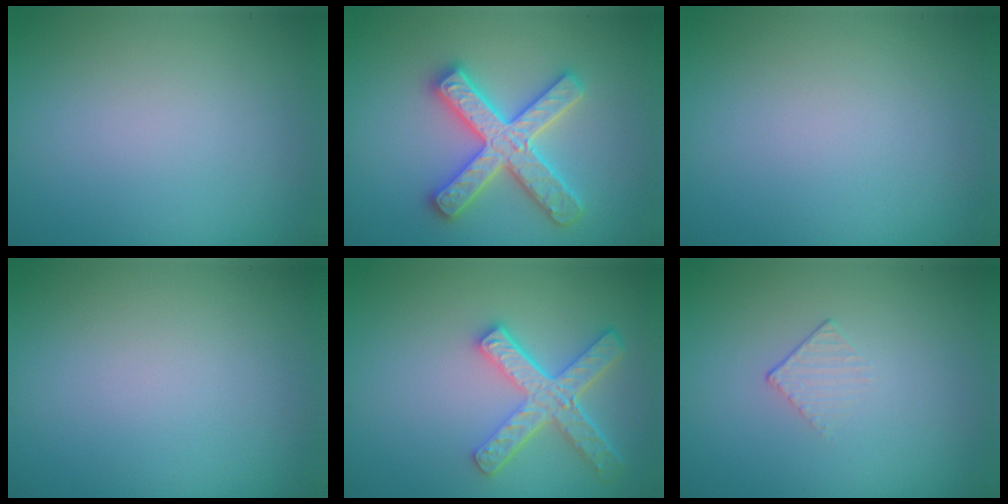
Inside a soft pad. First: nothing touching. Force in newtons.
{"total": 5.0, "press": 4.9, "slide": 0.8}
{"total": 0.0}
{"total": 0.0}
{"total": 5.2, "press": 3.9, "slide": 3.3}
{"total": 1.2, "press": 0.4, "slide": 1.2}